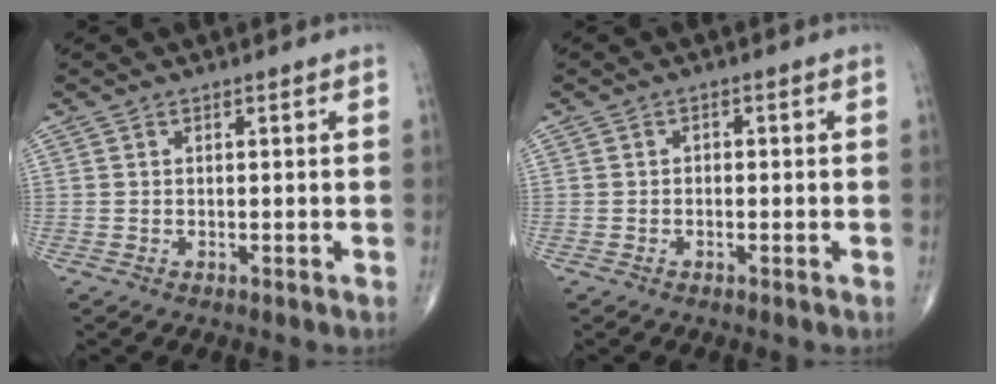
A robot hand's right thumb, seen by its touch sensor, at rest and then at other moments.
{"total": 0.9, "force": [-0.1, 0.6, 0.6], "torque": [0.001, 0.003, -0.007]}